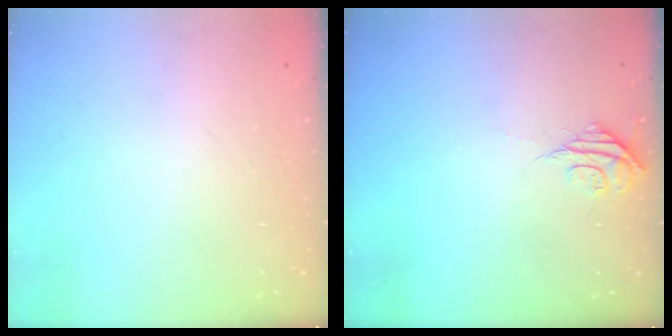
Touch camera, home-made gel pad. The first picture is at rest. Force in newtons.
{"total": 5.6, "press": 5.6, "slide": 0.4}